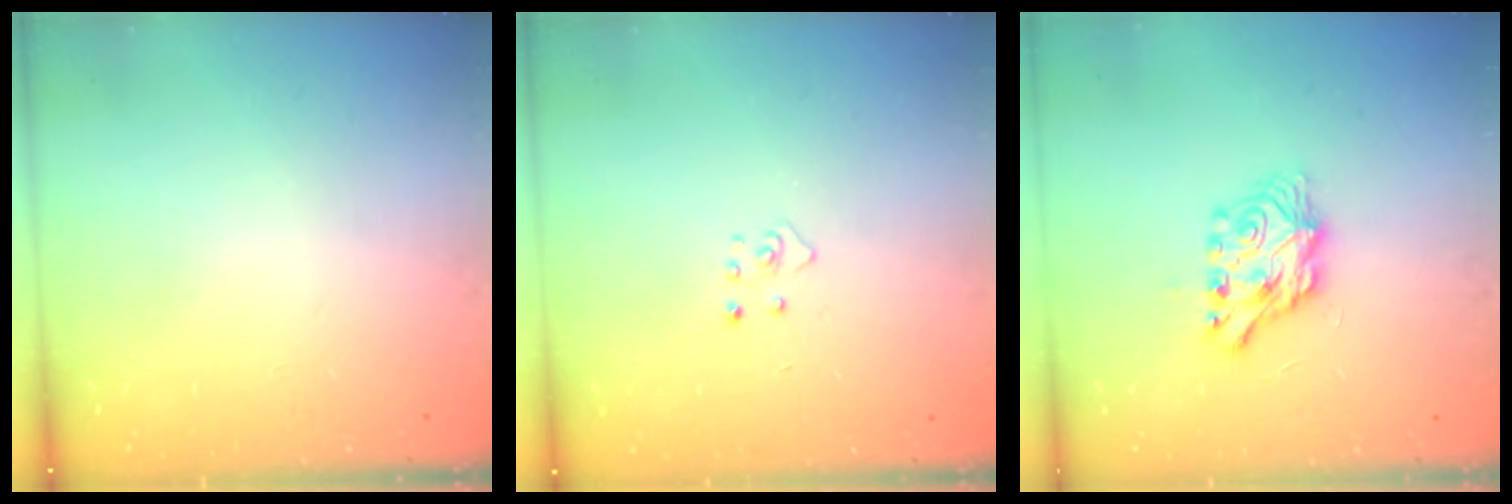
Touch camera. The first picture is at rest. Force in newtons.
{"total": 3.7, "press": 3.6, "slide": 0.3}
{"total": 7.1, "press": 7.1, "slide": 0.3}